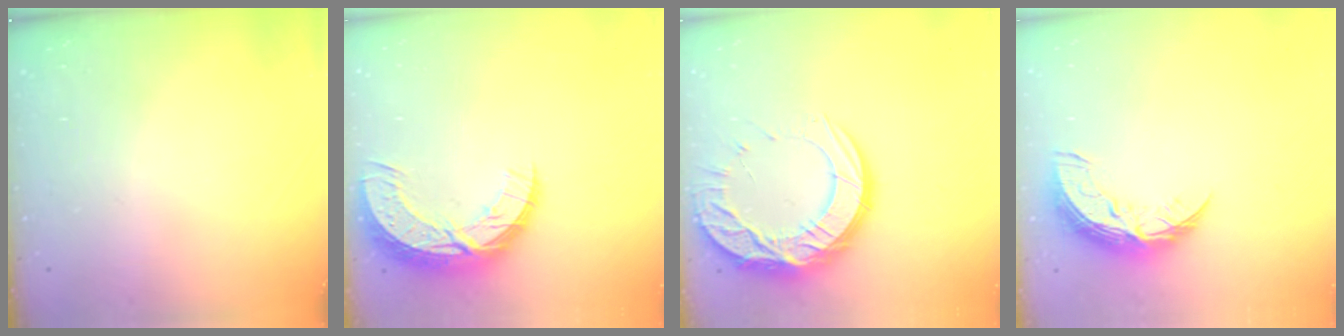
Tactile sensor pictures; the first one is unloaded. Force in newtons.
{"total": 12.6, "press": 12.6, "slide": 0.8}
{"total": 18.6, "press": 18.6, "slide": 1.4}
{"total": 10.7, "press": 10.6, "slide": 0.6}